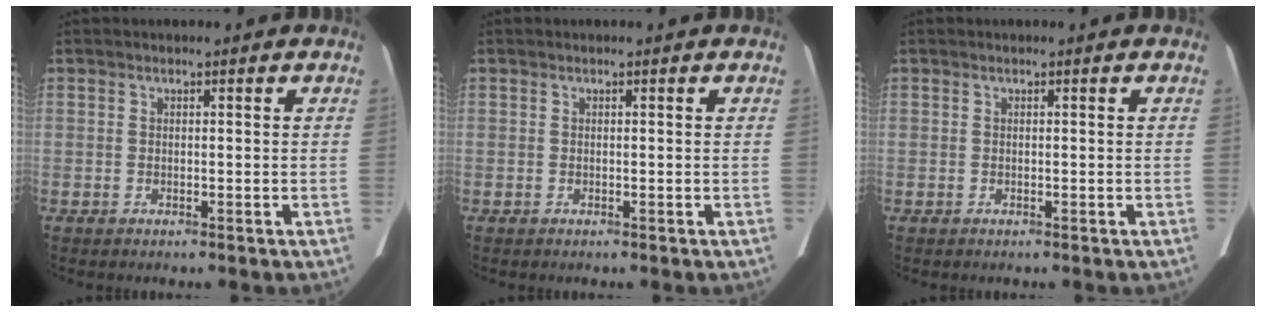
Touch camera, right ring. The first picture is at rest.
{"total": 0.0}
{"total": 0.0}